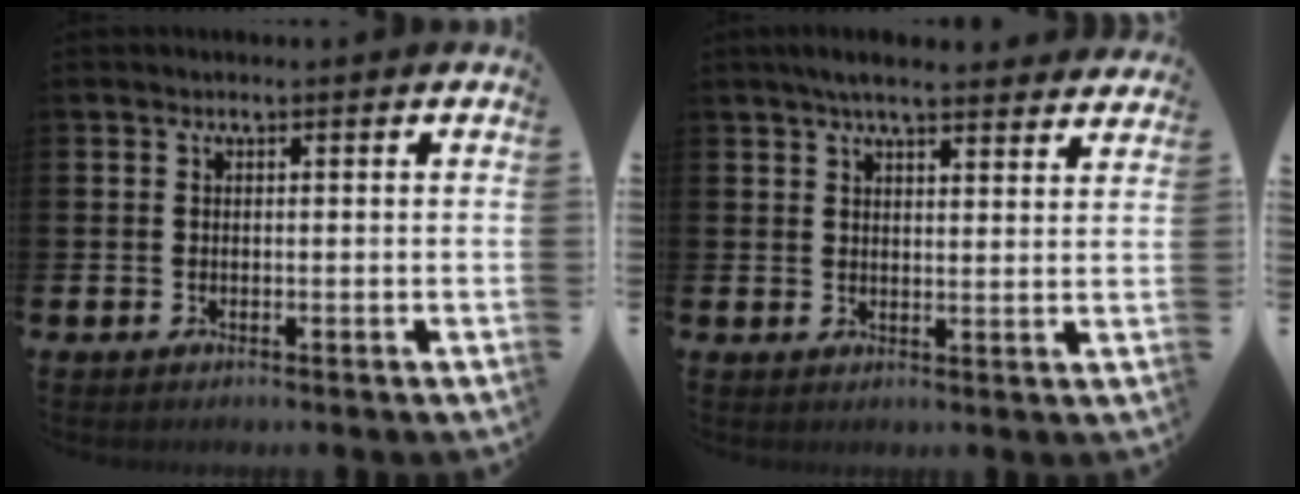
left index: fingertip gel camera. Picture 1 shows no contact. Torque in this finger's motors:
{"motor_torque": [0.63, -0.63, 0.71, 0.08]}